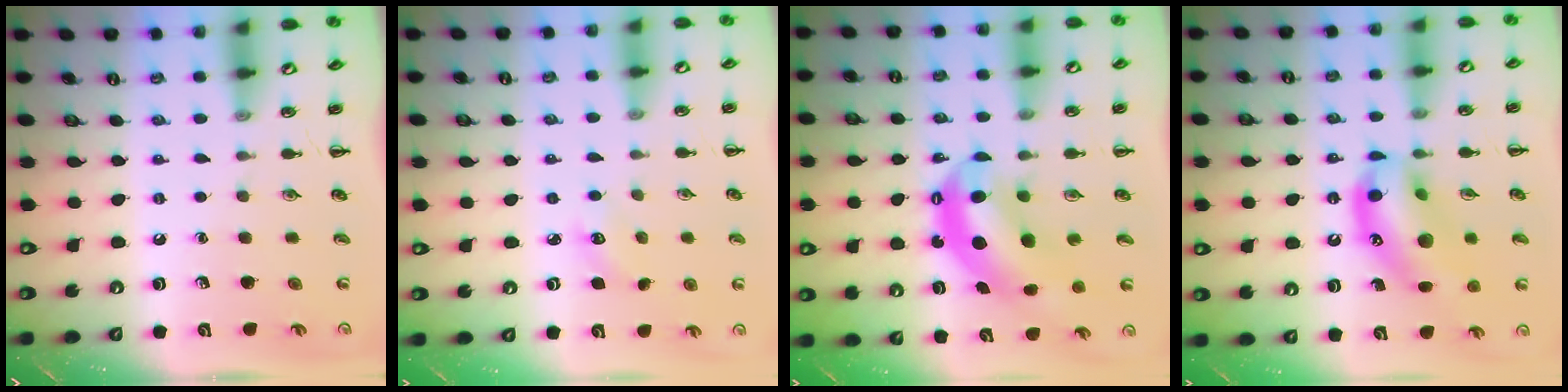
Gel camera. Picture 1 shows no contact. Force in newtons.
{"total": 3.4, "press": 3.3, "slide": 0.8}
{"total": 10.1, "press": 9.7, "slide": 2.7}
{"total": 16.5, "press": 16.1, "slide": 3.6}